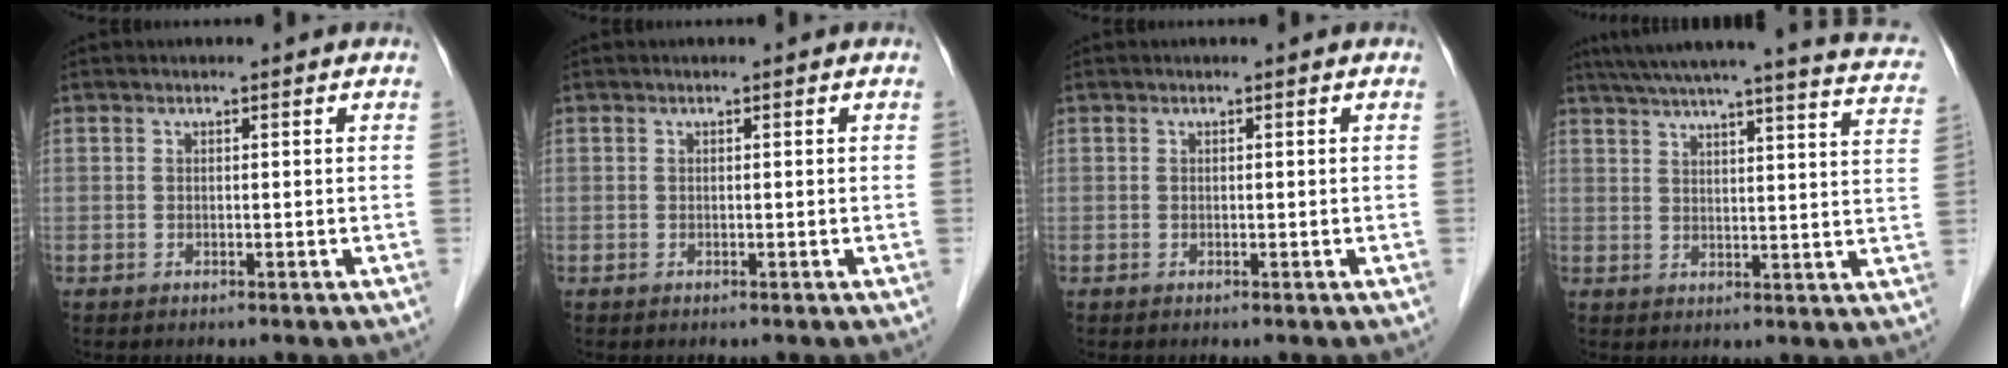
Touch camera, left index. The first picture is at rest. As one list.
[{"total": 0.0}, {"total": 0.0}, {"total": 24.5, "force": [21.2, 1.7, 12.1], "torque": [-0.177, -0.015, 0.253]}]